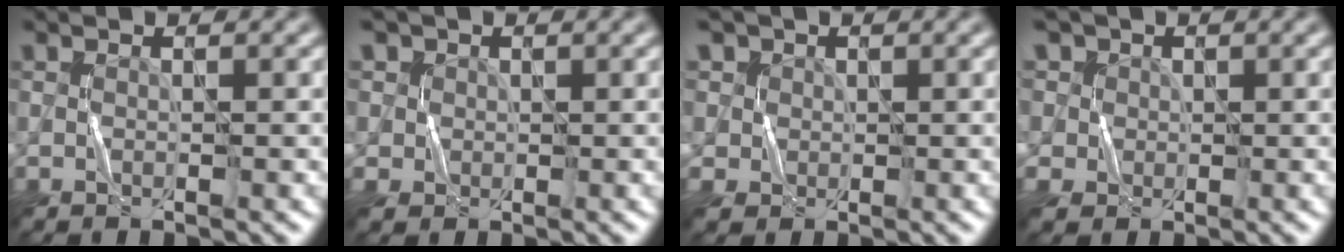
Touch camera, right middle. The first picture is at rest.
{"total": 5.2, "force": [2.2, 4.4, 1.6], "torque": [-0.046, 0.018, 0.026]}
{"total": 6.4, "force": [2.9, 5.3, 2.1], "torque": [-0.055, 0.022, 0.033]}
{"total": 8.1, "force": [3.7, 6.5, 3.1], "torque": [-0.076, 0.027, 0.034]}